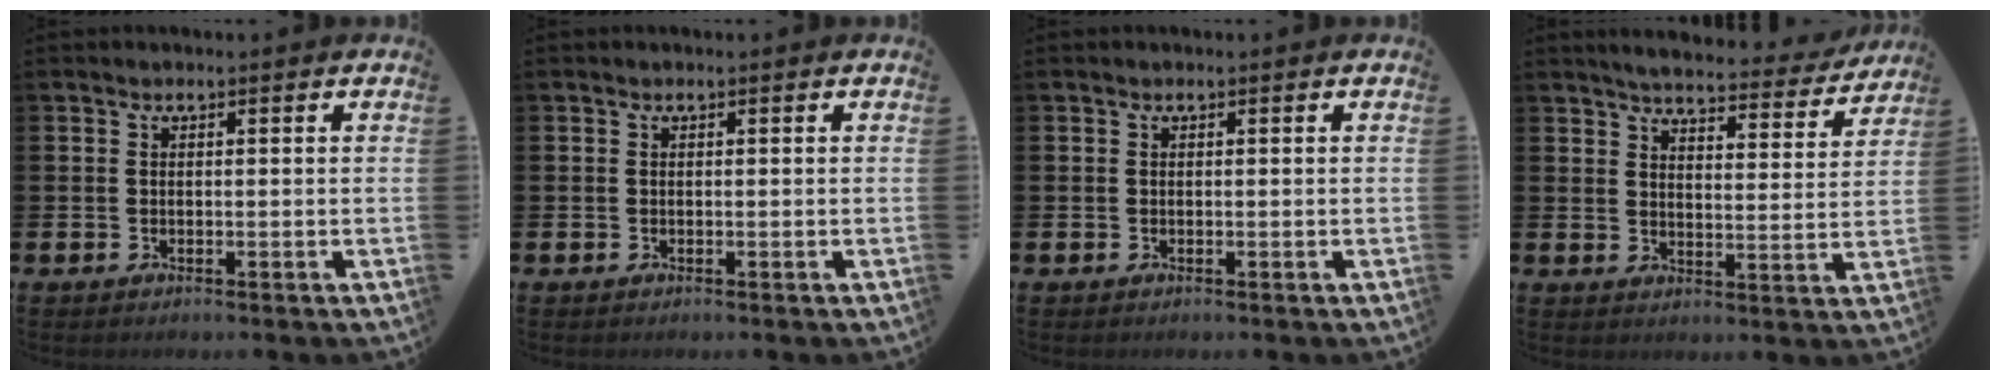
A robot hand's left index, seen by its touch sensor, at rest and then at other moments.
{"total": 0.0}
{"total": 0.0}
{"total": 4.9, "force": [4.7, 0.7, 1.2], "torque": [-0.026, -0.037, 0.075]}